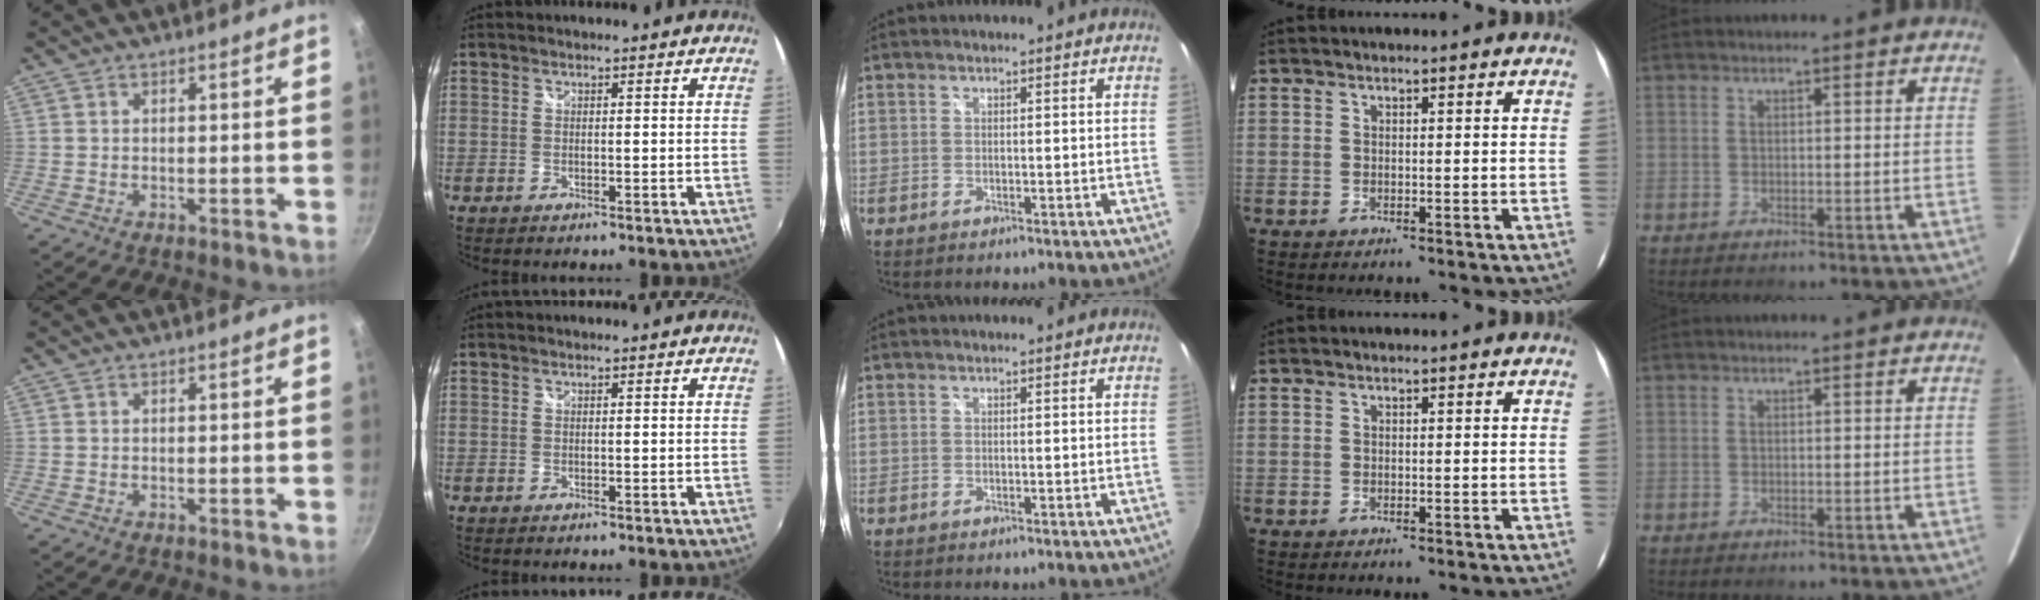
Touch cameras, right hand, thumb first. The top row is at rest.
{}